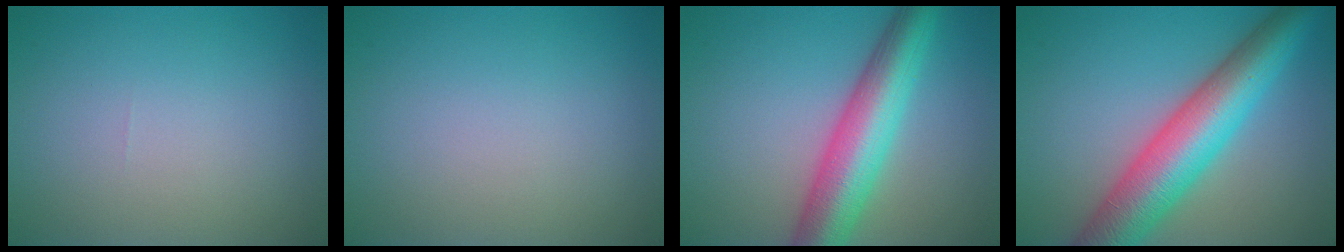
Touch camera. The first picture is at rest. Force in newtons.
{"total": 0.0}
{"total": 7.9, "press": 7.9, "slide": 0.3}
{"total": 9.5, "press": 9.5, "slide": 0.1}